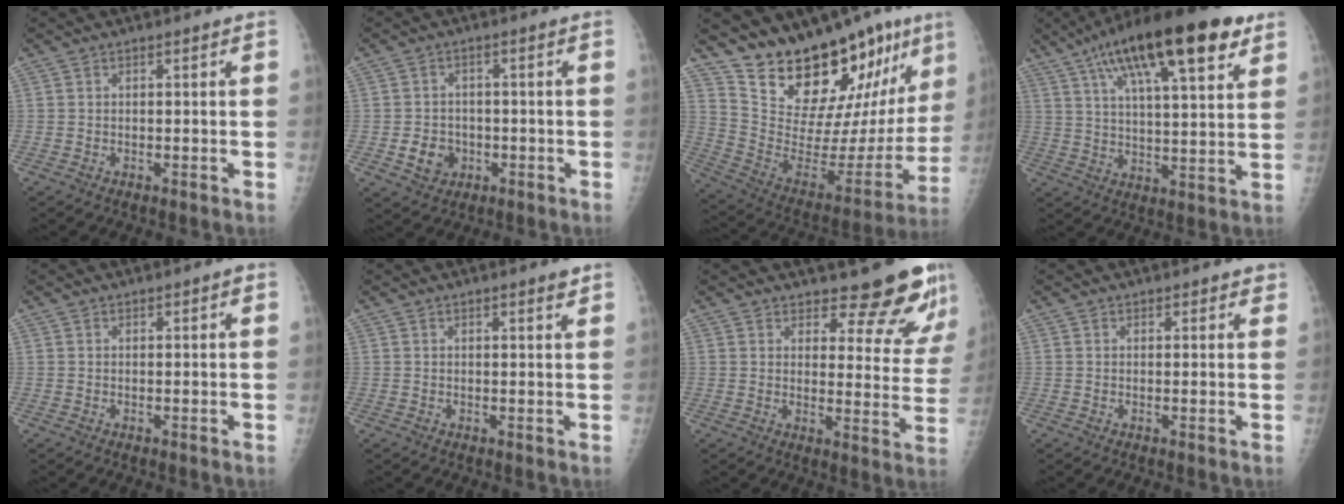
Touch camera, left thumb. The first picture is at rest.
{"total": 5.2, "force": [-1.4, 4.5, 2.2], "torque": [-0.017, 0.007, -0.018]}
{"total": 24.4, "force": [19.0, 7.3, 13.4], "torque": [-0.164, -0.121, 0.299]}
{"total": 22.3, "force": [12.2, 6.5, 17.5], "torque": [-0.269, -0.015, 0.193]}
{"total": 0.8, "force": [0.5, 0.3, 0.5], "torque": [-0.004, 0.000, 0.006]}
{"total": 1.8, "force": [1.3, 0.2, 1.2], "torque": [-0.014, -0.008, 0.017]}
{"total": 12.9, "force": [11.6, 3.3, 4.5], "torque": [-0.017, -0.100, 0.134]}
{"total": 1.7, "force": [1.3, 0.9, 0.4], "torque": [0.017, -0.006, 0.011]}